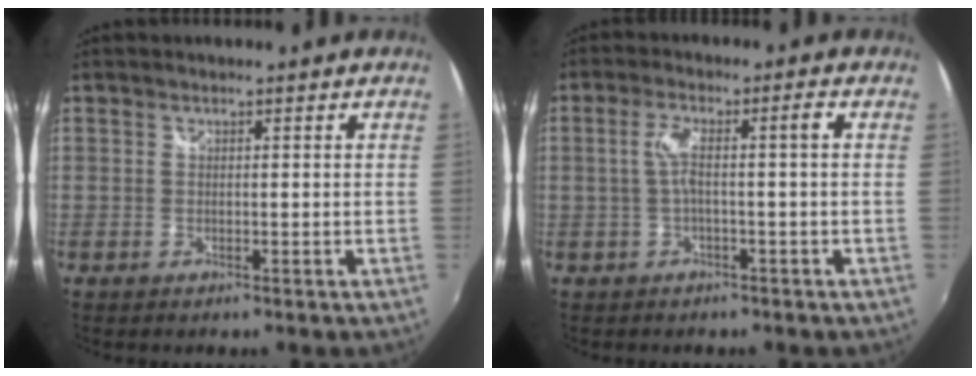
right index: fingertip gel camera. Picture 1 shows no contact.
{"total": 4.0, "force": [-1.0, -0.3, 3.9], "torque": [-0.075, 0.004, -0.014]}